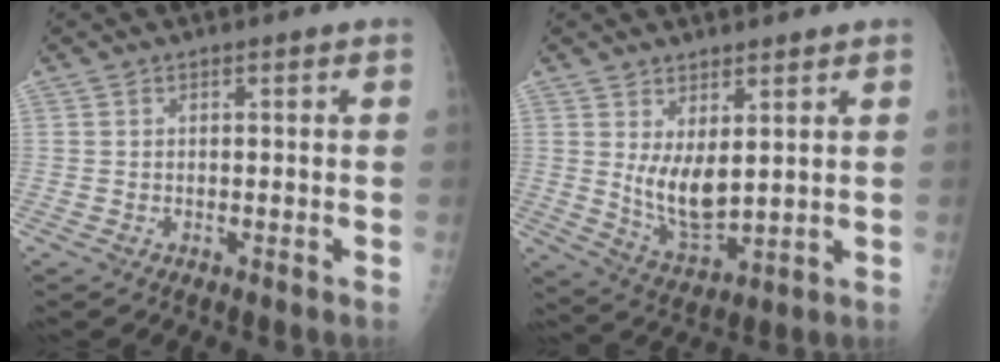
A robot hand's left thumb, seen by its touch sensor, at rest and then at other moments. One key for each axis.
{"total": 8.7, "fx": 2.4, "fy": 3.9, "fz": 7.4, "tx": -0.121, "ty": -0.039, "tz": 0.060}